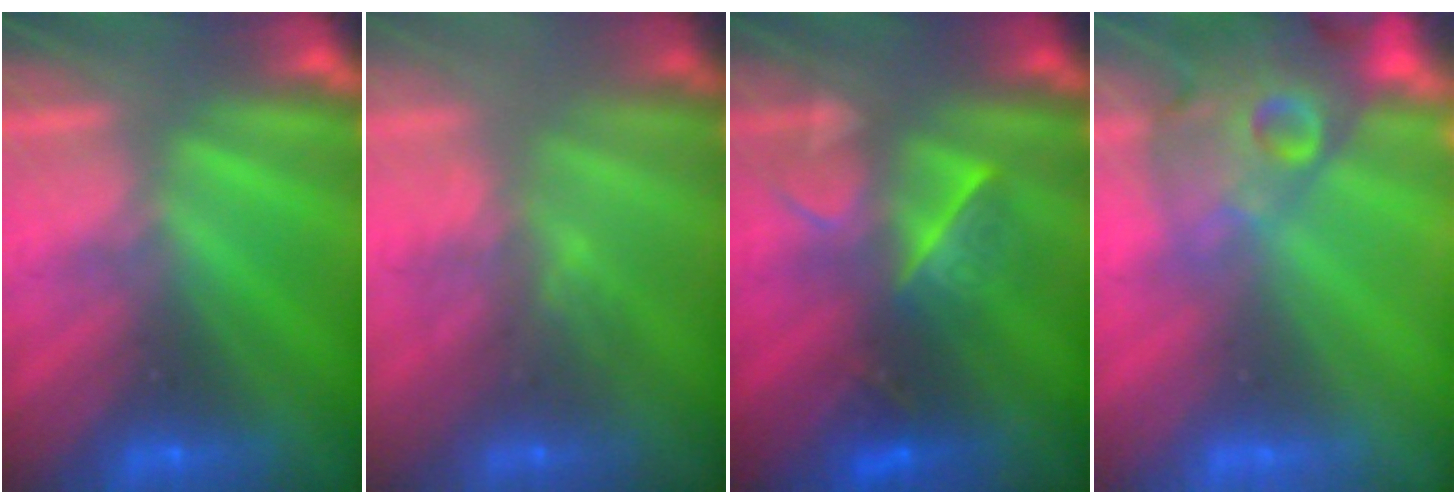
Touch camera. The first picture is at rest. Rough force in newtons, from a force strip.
{"total": 2.9}
{"total": 2.6}
{"total": 11.2}